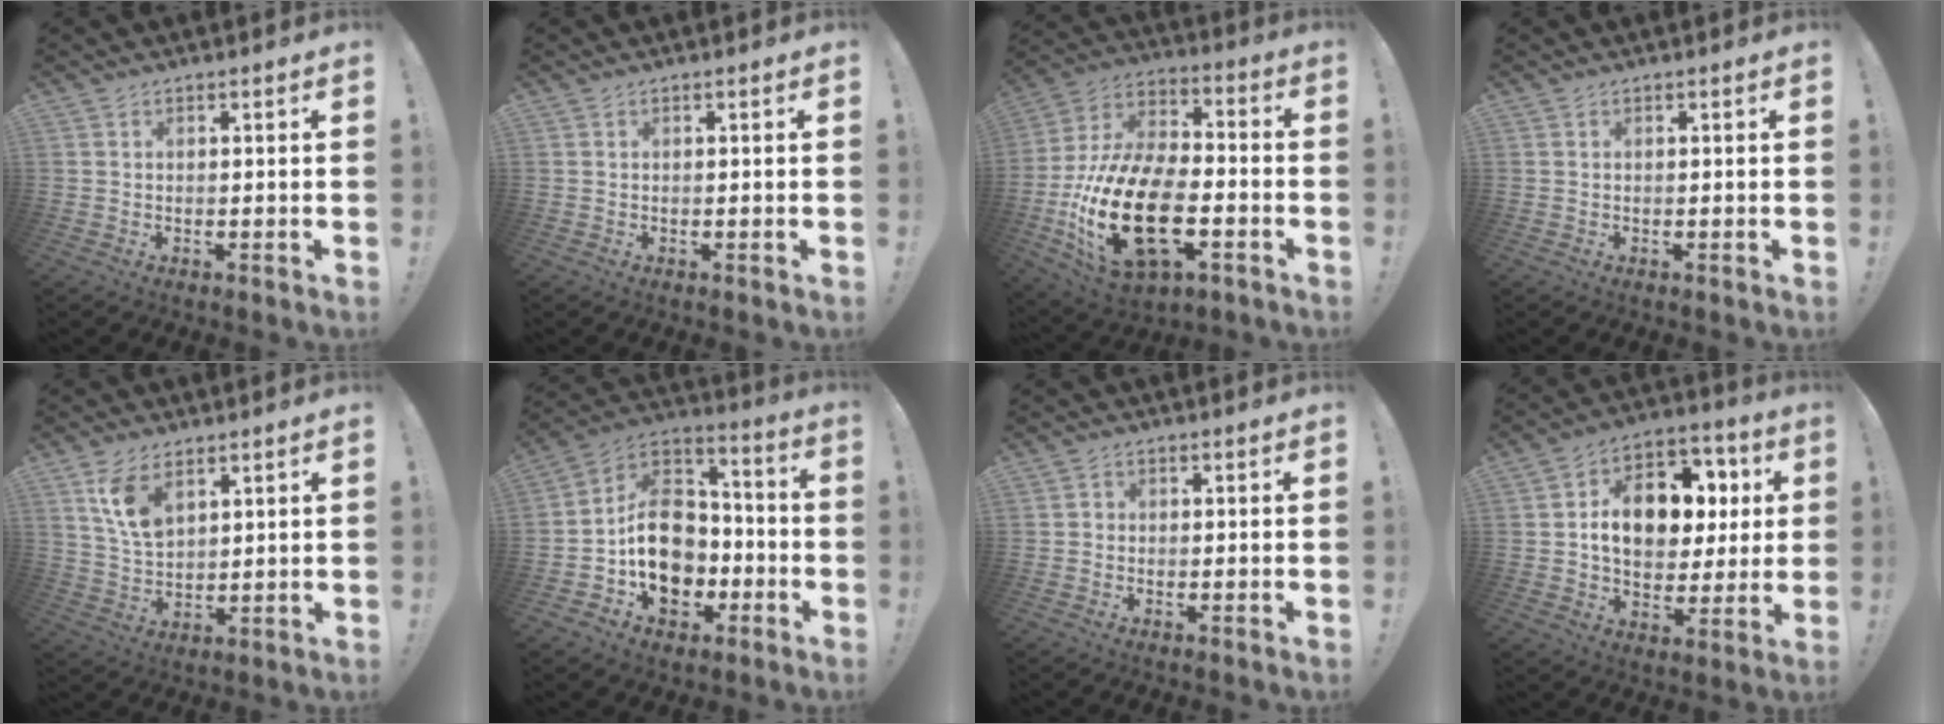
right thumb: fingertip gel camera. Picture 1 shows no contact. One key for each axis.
{"total": 0.0}
{"total": 26.3, "fx": -8.0, "fy": 14.7, "fz": 20.3, "tx": -0.406, "ty": 0.041, "tz": -0.123}
{"total": 0.0}
{"total": 9.2, "fx": 5.4, "fy": 4.9, "fz": 5.7, "tx": -0.113, "ty": -0.021, "tz": 0.101}
{"total": 17.8, "fx": -3.8, "fy": 13.7, "fz": 10.7, "tx": -0.169, "ty": 0.027, "tz": -0.053}
{"total": 1.0, "fx": -0.4, "fy": 0.9, "fz": 0.3, "tx": -0.012, "ty": 0.006, "tz": -0.007}
{"total": 15.7, "fx": 2.4, "fy": 11.4, "fz": 10.6, "tx": -0.148, "ty": 0.003, "tz": 0.050}